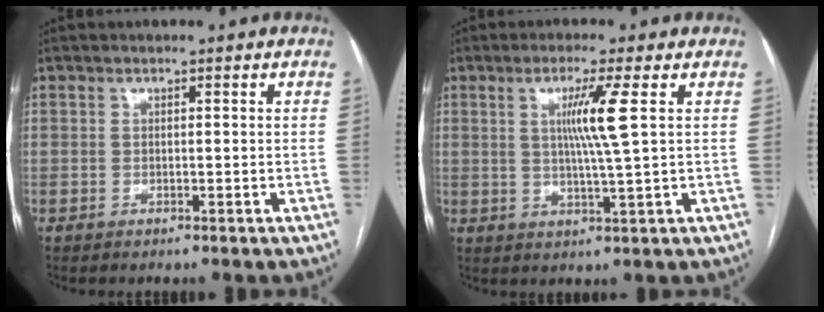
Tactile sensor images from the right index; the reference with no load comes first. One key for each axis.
{"total": 6.3, "fx": 1.6, "fy": -1.3, "fz": 6.0, "tx": -0.111, "ty": -0.005, "tz": 0.031}